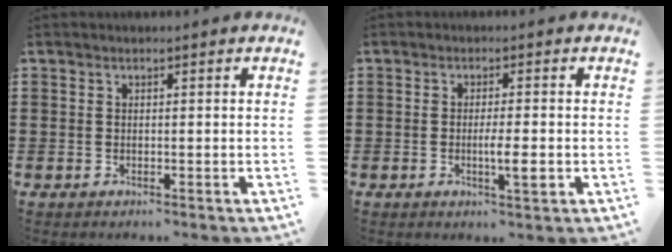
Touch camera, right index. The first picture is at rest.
{"total": 3.8, "force": [-1.0, 0.4, 3.6], "torque": [-0.069, -0.008, -0.021]}